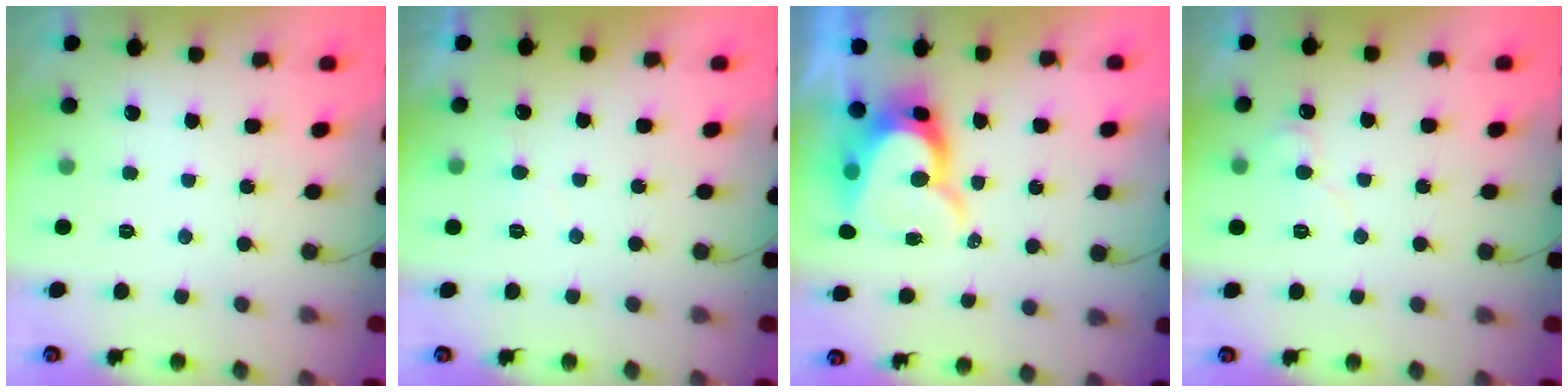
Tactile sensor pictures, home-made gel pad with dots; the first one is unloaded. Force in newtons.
{"total": 4.1, "press": 4.1, "slide": 0.1}
{"total": 11.5, "press": 11.5, "slide": 0.9}
{"total": 5.9, "press": 5.8, "slide": 0.5}